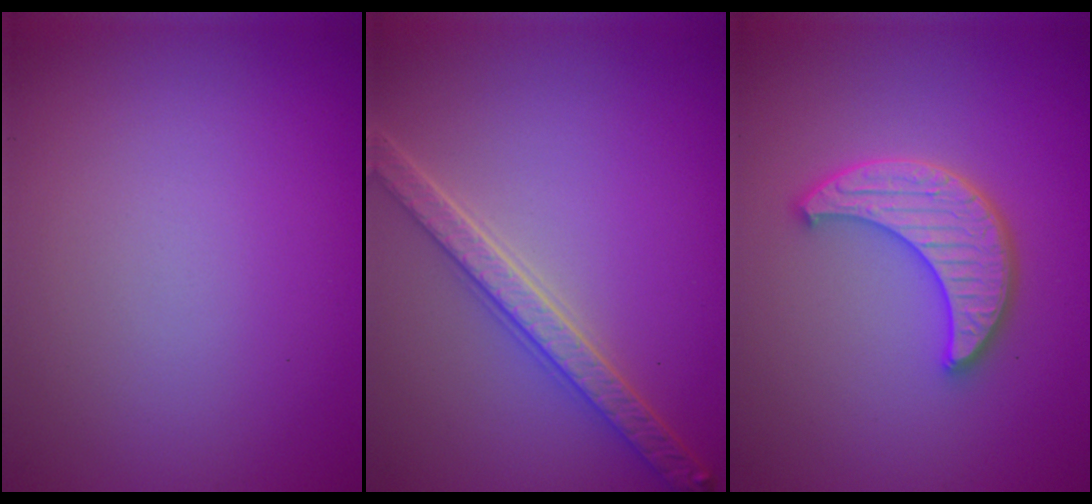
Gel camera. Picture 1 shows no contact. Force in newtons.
{"total": 4.2, "press": 3.6, "slide": 2.2}
{"total": 4.6, "press": 4.0, "slide": 2.3}